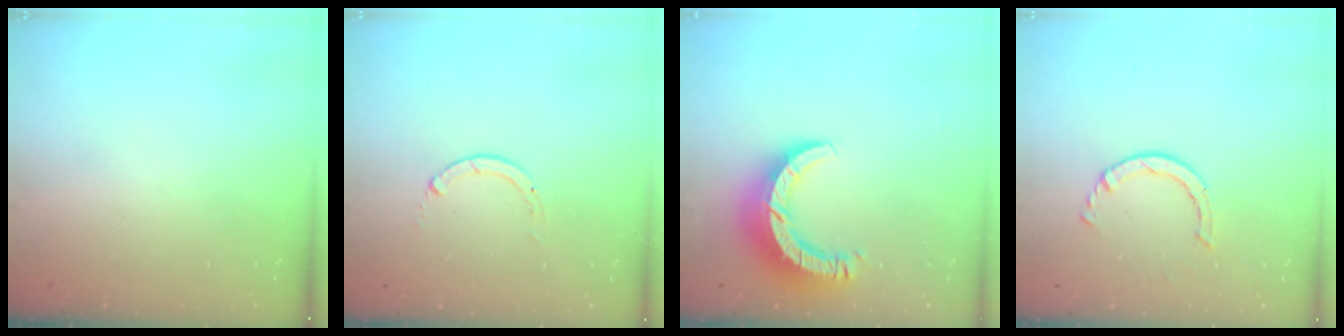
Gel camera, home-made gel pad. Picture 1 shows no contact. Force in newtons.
{"total": 0.0}
{"total": 11.0, "press": 11.0, "slide": 1.0}
{"total": 2.2, "press": 2.2, "slide": 0.4}